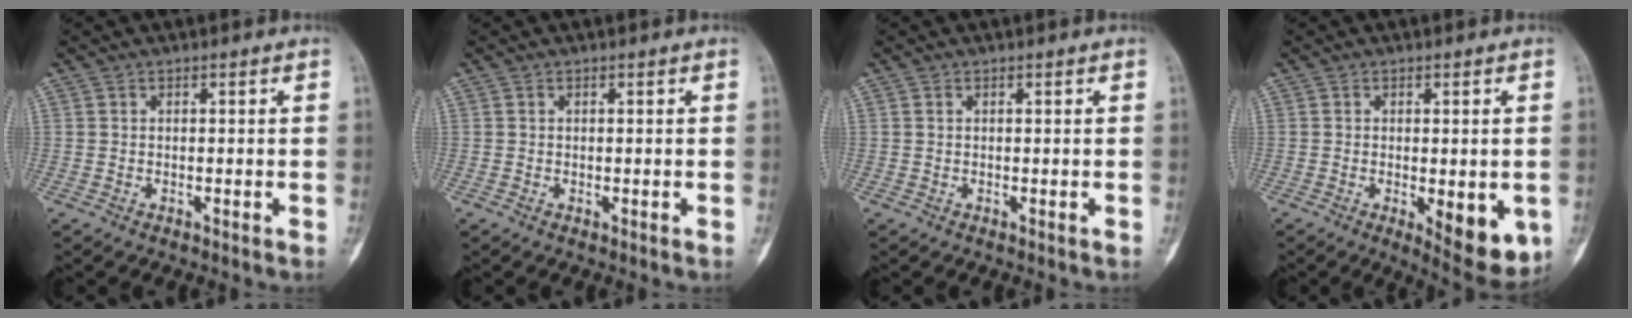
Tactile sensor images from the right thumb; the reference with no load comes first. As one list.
[{"total": 0.0}, {"total": 0.0}, {"total": 9.9, "force": [-2.7, 3.7, 8.8], "torque": [-0.101, -0.016, -0.029]}]